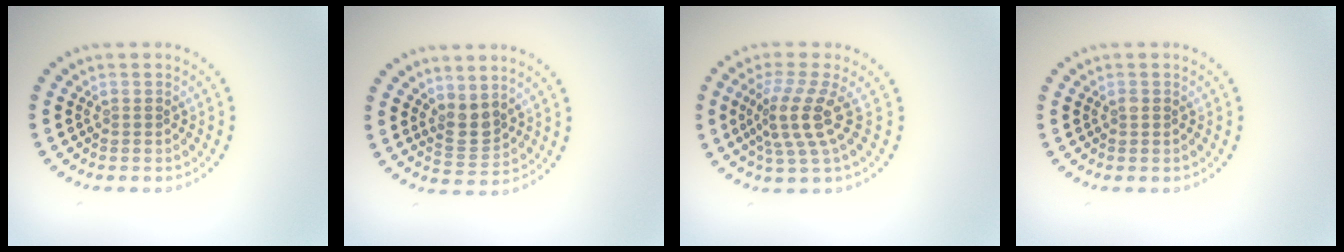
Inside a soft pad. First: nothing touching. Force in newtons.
{"total": 2.1, "press": 1.7, "slide": 1.1}
{"total": 3.8, "press": 2.9, "slide": 2.4}
{"total": 0.5, "press": 0.5, "slide": 0.1}